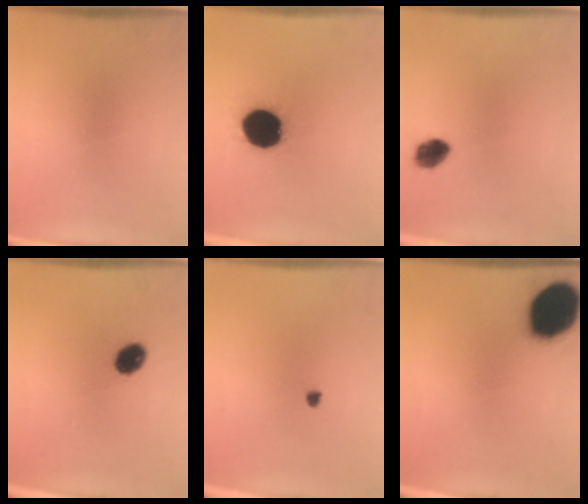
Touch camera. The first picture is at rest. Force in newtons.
{"total": 20.0}
{"total": 4.9}
{"total": 5.6}
{"total": 1.0}
{"total": 19.0}